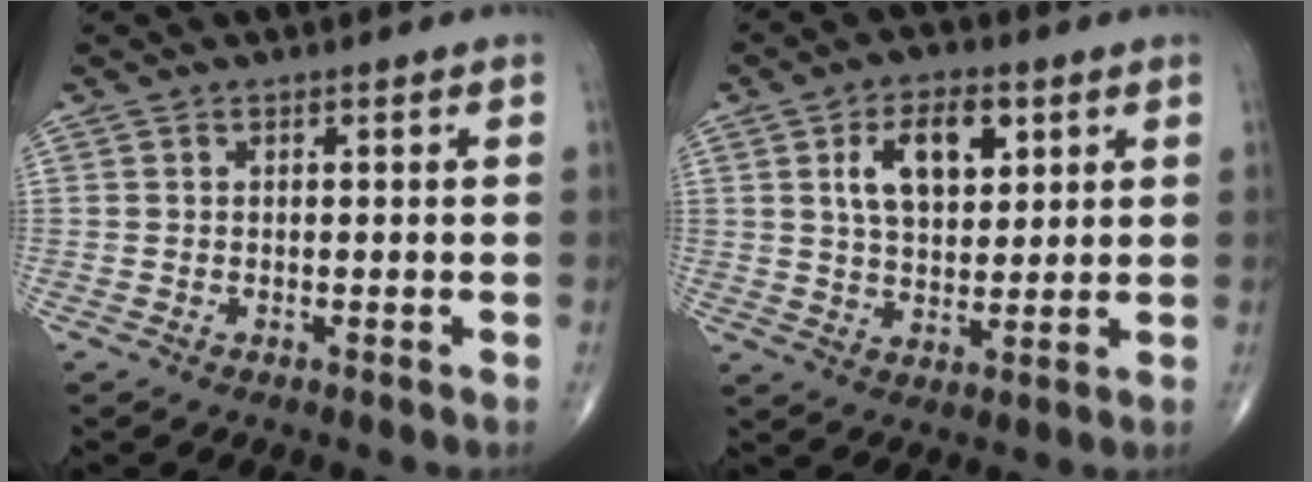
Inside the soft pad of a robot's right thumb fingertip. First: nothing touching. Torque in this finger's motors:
{"motor_torque": [0.84, 0.83, 1.00, 0.48, 0.08]}